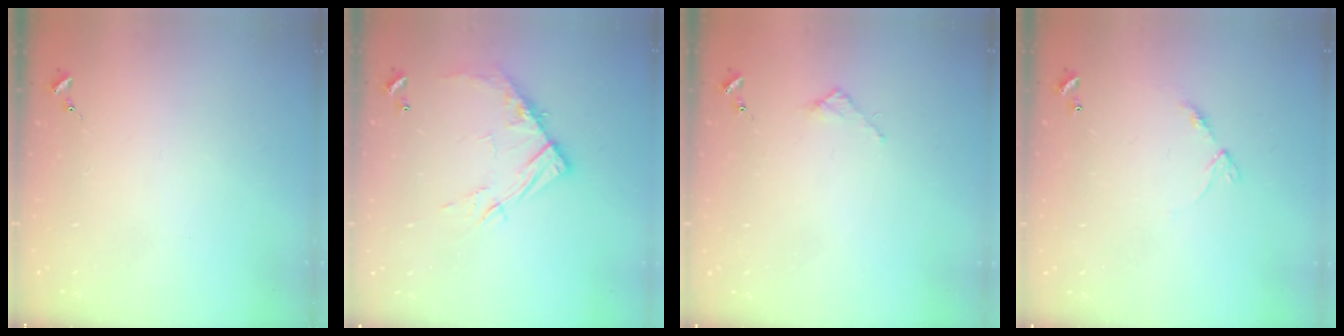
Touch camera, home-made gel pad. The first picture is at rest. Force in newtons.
{"total": 12.4, "press": 12.3, "slide": 1.2}
{"total": 2.4, "press": 2.3, "slide": 0.3}
{"total": 6.4, "press": 6.4, "slide": 0.5}